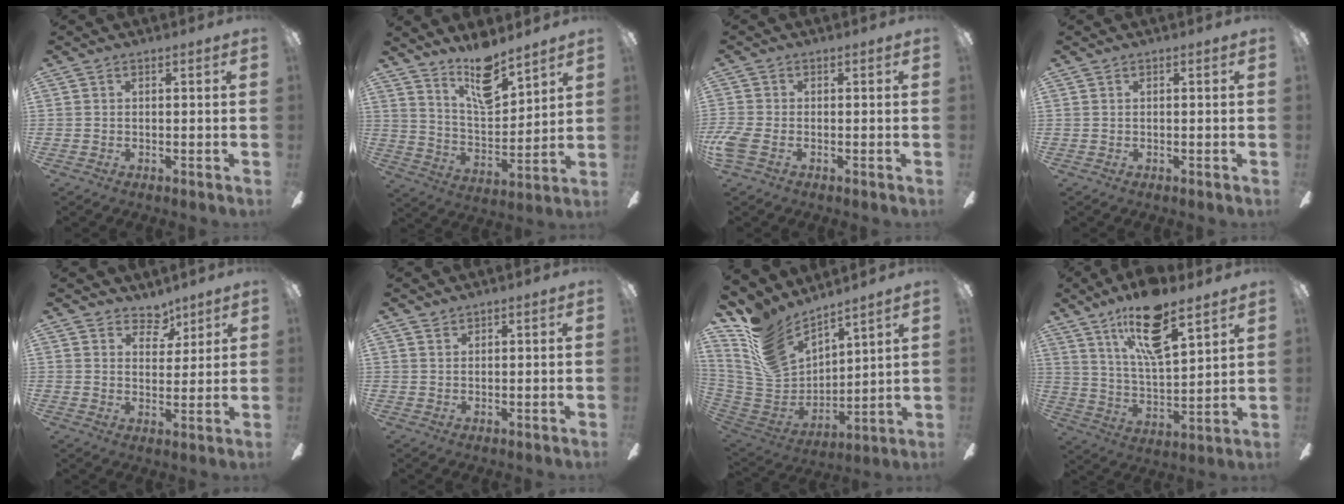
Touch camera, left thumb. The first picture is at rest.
{"total": 14.1, "force": [10.9, 4.8, 7.7], "torque": [-0.130, -0.068, 0.189]}
{"total": 3.7, "force": [-1.3, 2.2, 2.7], "torque": [-0.069, -0.002, -0.028]}
{"total": 0.0}
{"total": 5.9, "force": [4.5, 3.6, 1.4], "torque": [-0.003, -0.032, 0.078]}
{"total": 1.0, "force": [1.0, 0.4, -0.1], "torque": [0.001, -0.002, 0.019]}
{"total": 13.9, "force": [10.7, 6.9, 5.6], "torque": [-0.149, -0.082, 0.207]}
{"total": 16.9, "force": [11.4, 5.6, 11.2], "torque": [-0.202, -0.051, 0.191]}